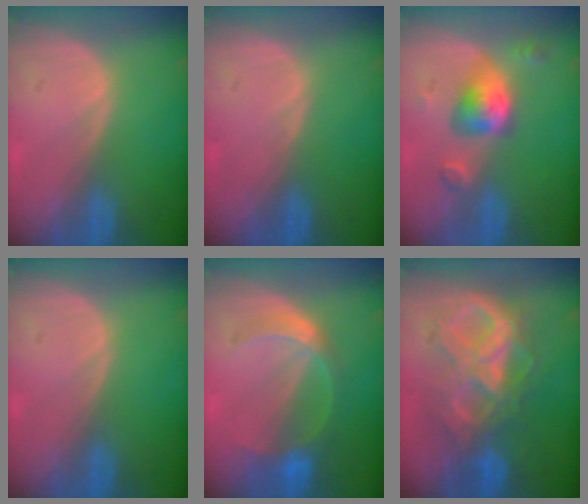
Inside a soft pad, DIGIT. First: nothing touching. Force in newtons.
{"total": 0.5, "press": 0.0, "slide": 0.5}
{"total": 5.5, "press": 5.3, "slide": 1.3}
{"total": 0.0}
{"total": 5.9, "press": 5.2, "slide": 2.8}
{"total": 10.0, "press": 9.9, "slide": 1.0}